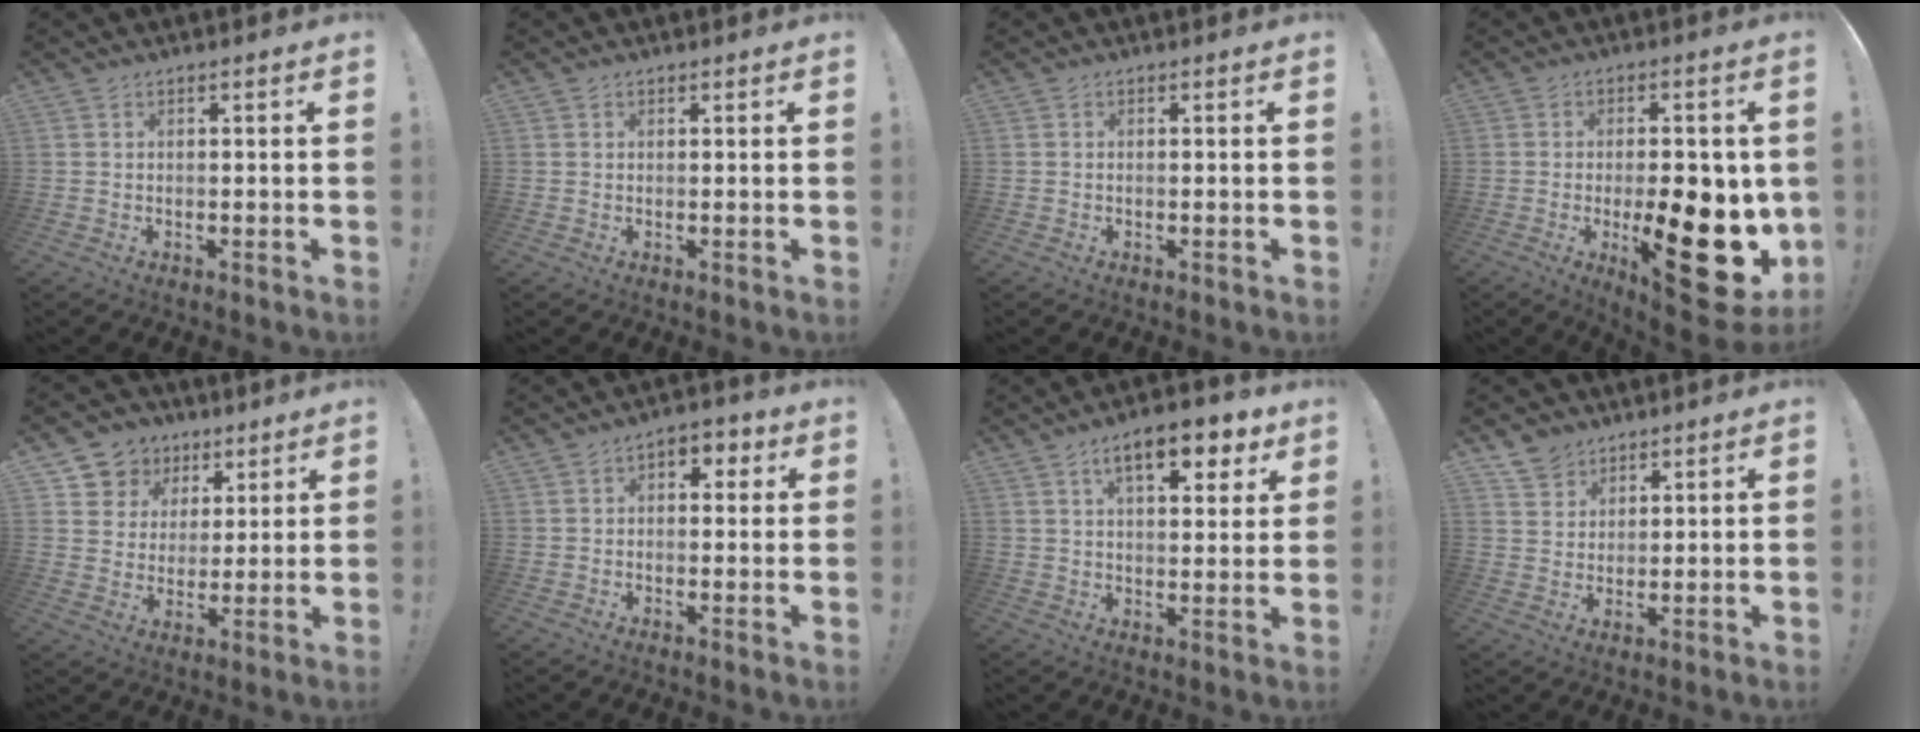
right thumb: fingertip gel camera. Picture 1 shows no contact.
{"total": 0.7, "force": [0.5, 0.4, 0.1], "torque": [-0.002, 0.001, 0.011]}
{"total": 0.0}
{"total": 24.4, "force": [-4.1, 9.5, 22.1], "torque": [-0.306, -0.001, -0.046]}
{"total": 9.2, "force": [4.5, 7.9, 1.6], "torque": [-0.032, -0.029, 0.095]}
{"total": 4.5, "force": [0.8, 3.5, 2.8], "torque": [-0.027, 0.003, 0.010]}
{"total": 11.9, "force": [6.4, 4.7, 8.9], "torque": [-0.120, -0.026, 0.104]}
{"total": 6.5, "force": [4.8, 4.3, 0.8], "torque": [-0.015, -0.035, 0.095]}